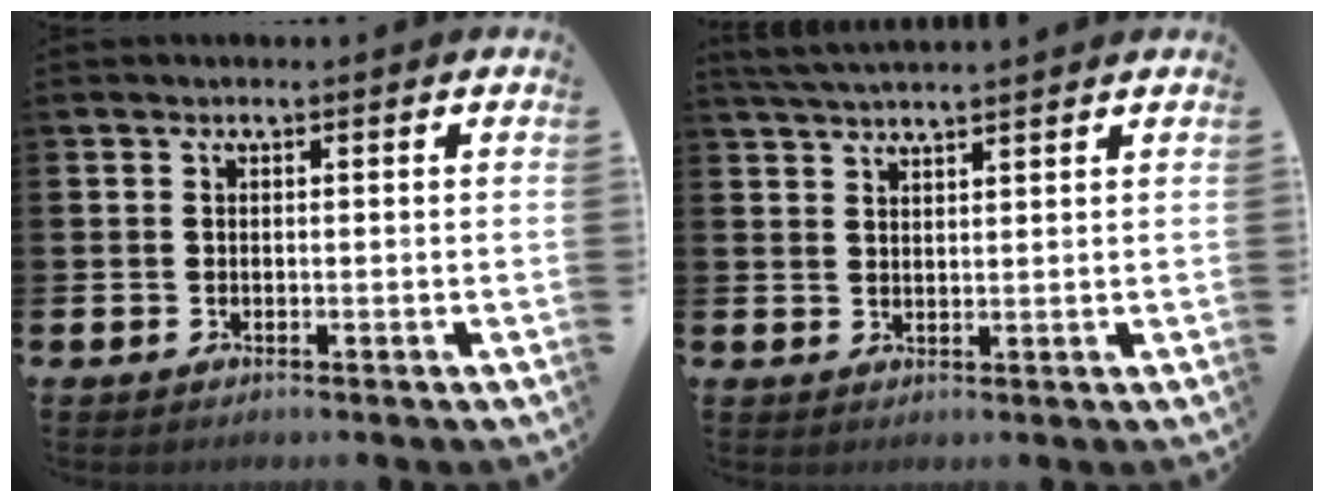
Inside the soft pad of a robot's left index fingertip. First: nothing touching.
{"total": 3.3, "force": [3.2, -0.1, 0.6], "torque": [-0.016, -0.010, 0.059]}